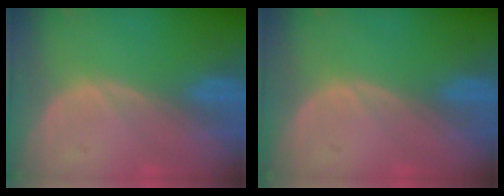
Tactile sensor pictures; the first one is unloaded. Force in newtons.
{"total": 0.0}